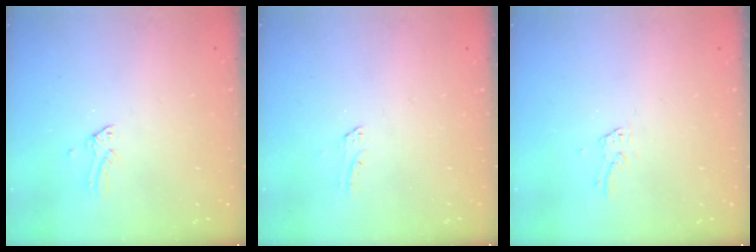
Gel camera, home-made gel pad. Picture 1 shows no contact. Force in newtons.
{"total": 1.5, "press": 1.4, "slide": 0.1}
{"total": 1.9, "press": 1.9, "slide": 0.1}